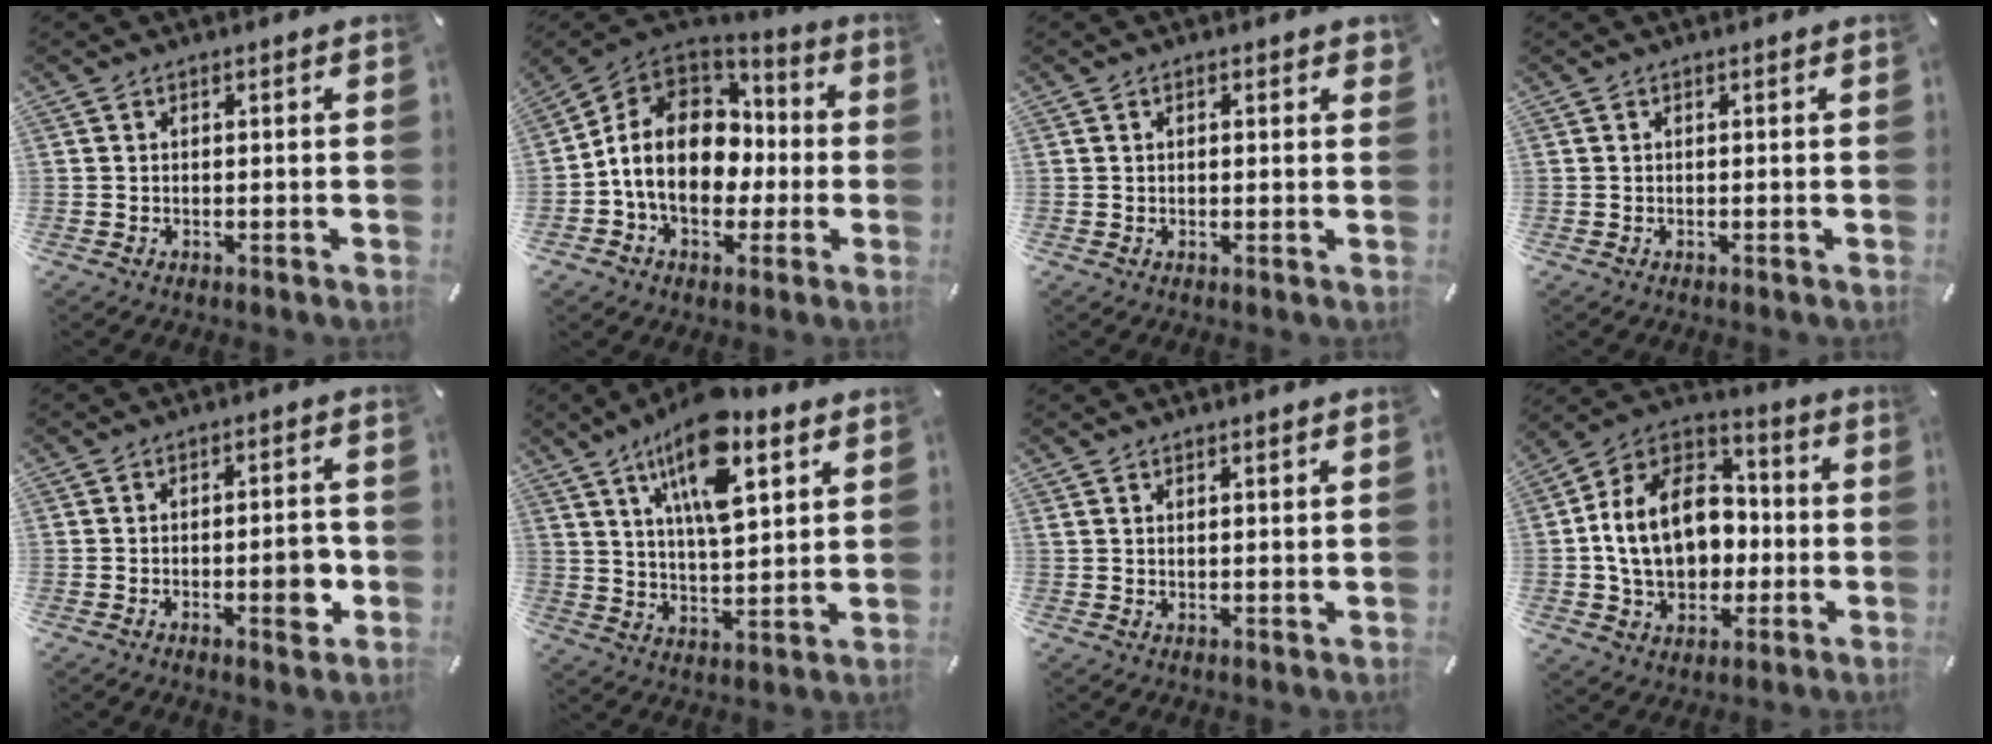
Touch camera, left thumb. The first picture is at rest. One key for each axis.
{"total": 15.4, "fx": -1.1, "fy": 12.4, "fz": 9.1, "tx": -0.178, "ty": 0.018, "tz": -0.016}
{"total": 1.0, "fx": 0.4, "fy": 0.5, "fz": 0.7, "tx": -0.007, "ty": 0.001, "tz": 0.004}
{"total": 0.0}
{"total": 6.7, "fx": -1.6, "fy": 3.0, "fz": 5.8, "tx": -0.083, "ty": 0.009, "tz": -0.023}
{"total": 16.2, "fx": 9.7, "fy": 6.1, "fz": 11.5, "tx": -0.194, "ty": -0.032, "tz": 0.160}
{"total": 1.4, "fx": 1.2, "fy": 0.1, "fz": 0.7, "tx": -0.013, "ty": -0.002, "tz": 0.023}
{"total": 18.0, "fx": -1.3, "fy": 14.2, "fz": 11.0, "tx": -0.225, "ty": 0.012, "tz": -0.021}